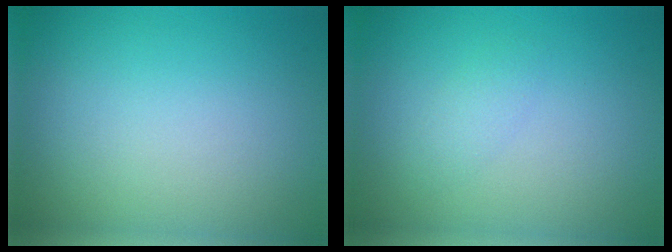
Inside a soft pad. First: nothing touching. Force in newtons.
{"total": 1.1, "press": 1.1, "slide": 0.0}